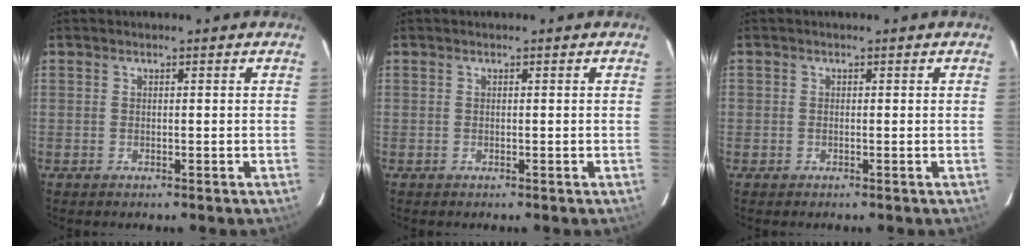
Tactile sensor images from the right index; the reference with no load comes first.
{"total": 0.0}
{"total": 1.1, "force": [0.4, 1.0, 0.3], "torque": [-0.003, 0.011, 0.008]}